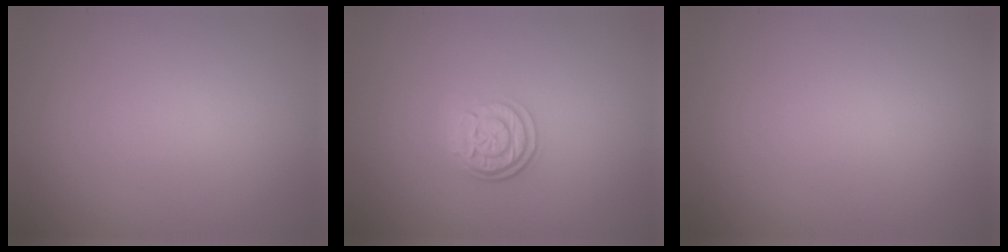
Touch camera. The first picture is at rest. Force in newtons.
{"total": 3.1, "press": 2.4, "slide": 1.8}
{"total": 0.0}